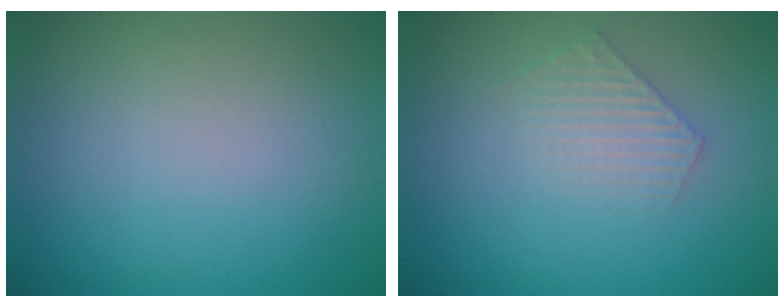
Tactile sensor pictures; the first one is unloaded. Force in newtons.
{"total": 1.9, "press": 1.9, "slide": 0.3}